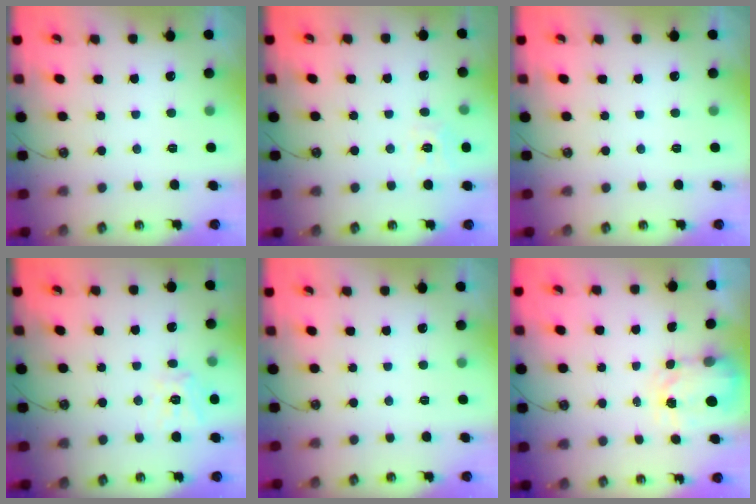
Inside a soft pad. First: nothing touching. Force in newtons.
{"total": 7.3, "press": 7.3, "slide": 0.8}
{"total": 0.0}
{"total": 11.3, "press": 11.3, "slide": 1.1}
{"total": 0.0}
{"total": 3.8, "press": 3.7, "slide": 0.5}